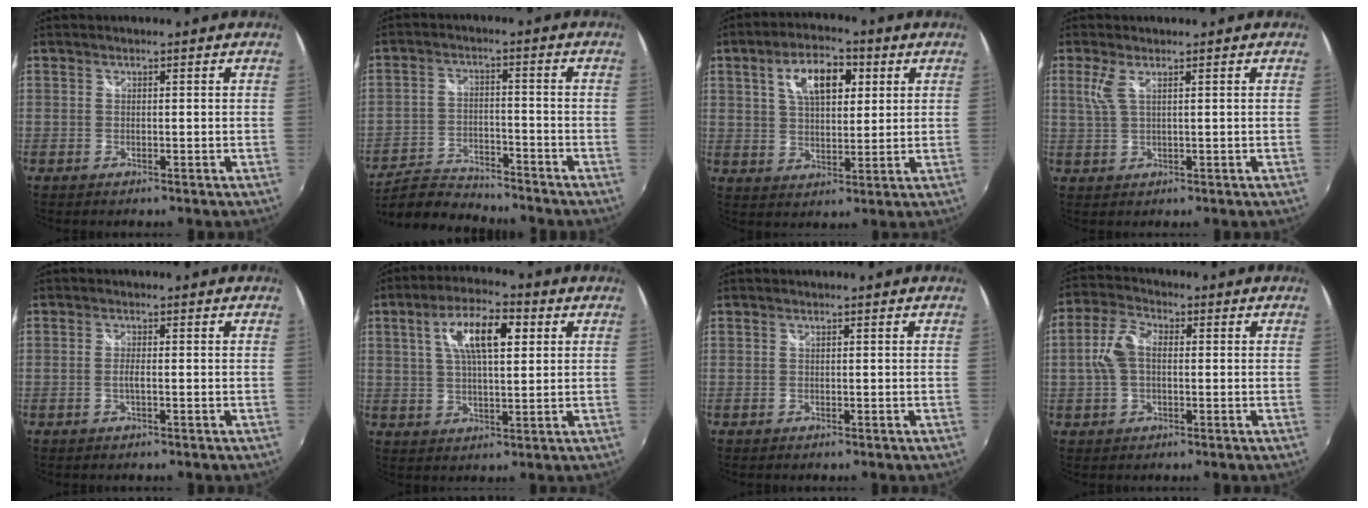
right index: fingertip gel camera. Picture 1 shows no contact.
{"total": 10.9, "force": [-10.2, 2.6, 2.9], "torque": [-0.087, -0.006, -0.178]}
{"total": 10.5, "force": [4.0, 5.4, 8.1], "torque": [-0.138, 0.026, 0.068]}
{"total": 3.0, "force": [1.4, 0.6, 2.6], "torque": [-0.058, 0.002, 0.032]}
{"total": 1.2, "force": [-0.3, 0.0, 1.2], "torque": [-0.024, -0.002, -0.007]}
{"total": 10.8, "force": [3.6, 4.0, 9.4], "torque": [-0.169, 0.020, 0.060]}
{"total": 0.0}
{"total": 6.8, "force": [0.1, 4.2, 5.4], "torque": [-0.117, 0.017, 0.001]}